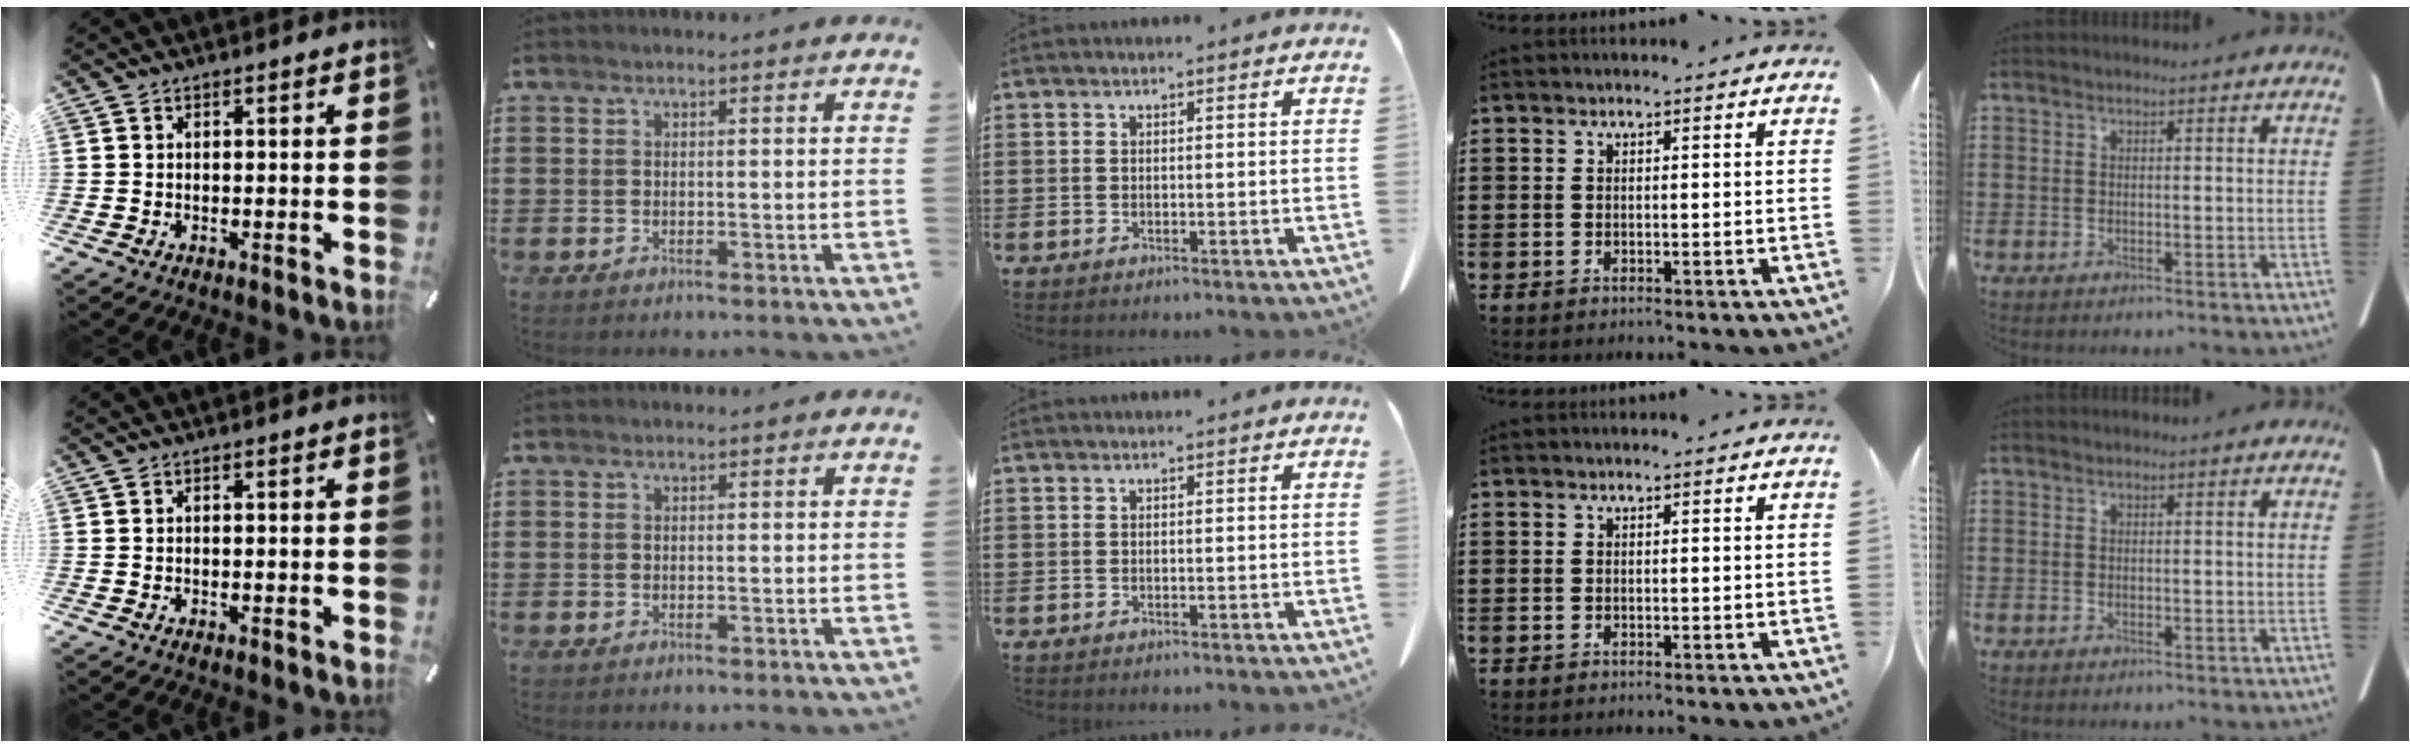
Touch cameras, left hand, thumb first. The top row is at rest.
{}